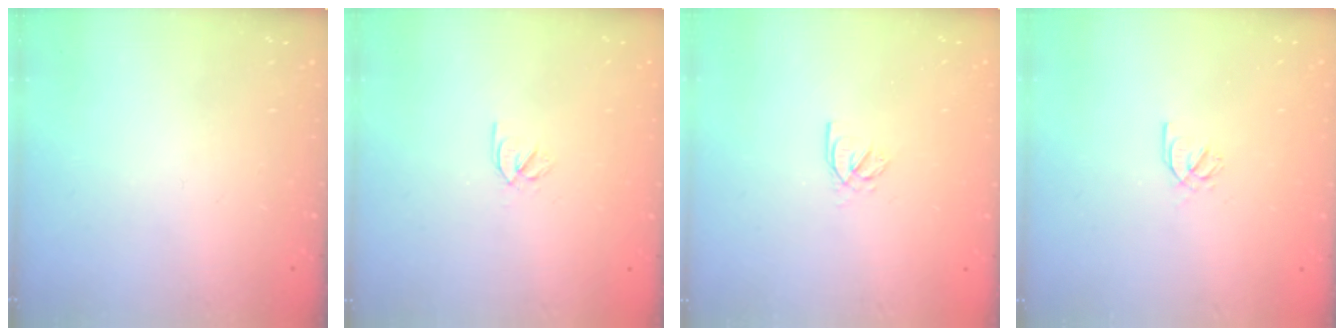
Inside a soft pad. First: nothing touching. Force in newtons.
{"total": 2.4, "press": 2.3, "slide": 0.7}
{"total": 2.0, "press": 2.0, "slide": 0.4}
{"total": 2.1, "press": 2.1, "slide": 0.2}